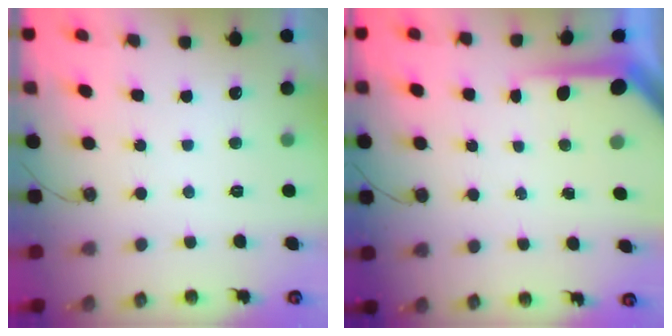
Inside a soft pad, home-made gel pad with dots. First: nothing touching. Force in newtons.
{"total": 7.4, "press": 7.4, "slide": 0.7}